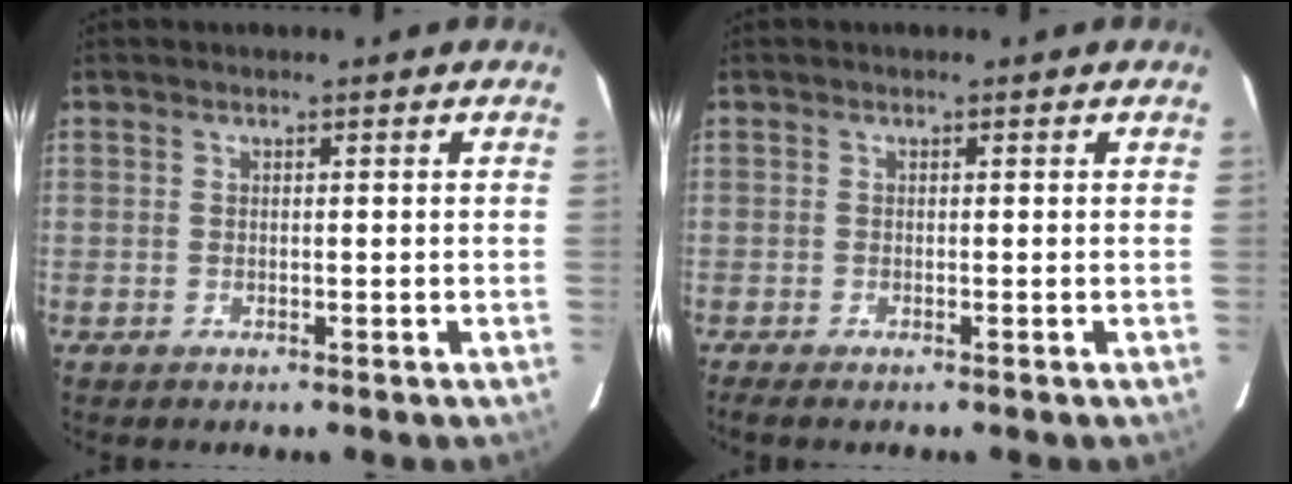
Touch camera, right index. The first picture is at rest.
{"total": 3.7, "force": [-3.0, 0.6, 2.2], "torque": [-0.035, -0.008, -0.048]}